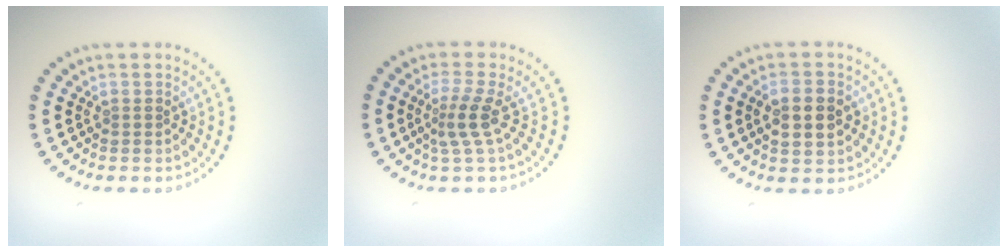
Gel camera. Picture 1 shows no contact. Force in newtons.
{"total": 2.5, "press": 1.7, "slide": 1.8}
{"total": 3.3, "press": 3.3, "slide": 0.2}